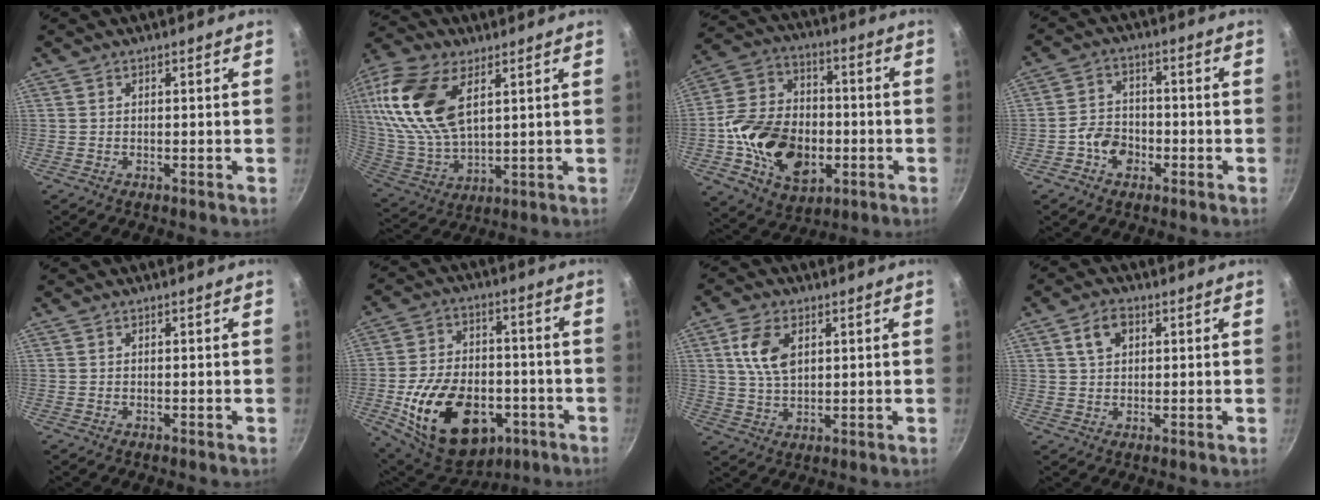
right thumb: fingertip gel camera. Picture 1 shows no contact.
{"total": 19.3, "force": [6.8, 10.5, 14.6], "torque": [-0.289, -0.022, 0.138]}
{"total": 19.6, "force": [-4.2, 13.9, 13.2], "torque": [-0.208, 0.030, -0.070]}
{"total": 5.9, "force": [-2.6, 4.4, 2.9], "torque": [-0.031, 0.025, -0.051]}
{"total": 0.0}
{"total": 23.3, "force": [-7.2, 15.2, 16.1], "torque": [-0.250, 0.030, -0.099]}
{"total": 8.2, "force": [2.5, 4.9, 6.1], "torque": [-0.111, -0.006, 0.049]}
{"total": 4.8, "force": [1.7, 3.2, 3.1], "torque": [-0.043, 0.003, 0.028]}